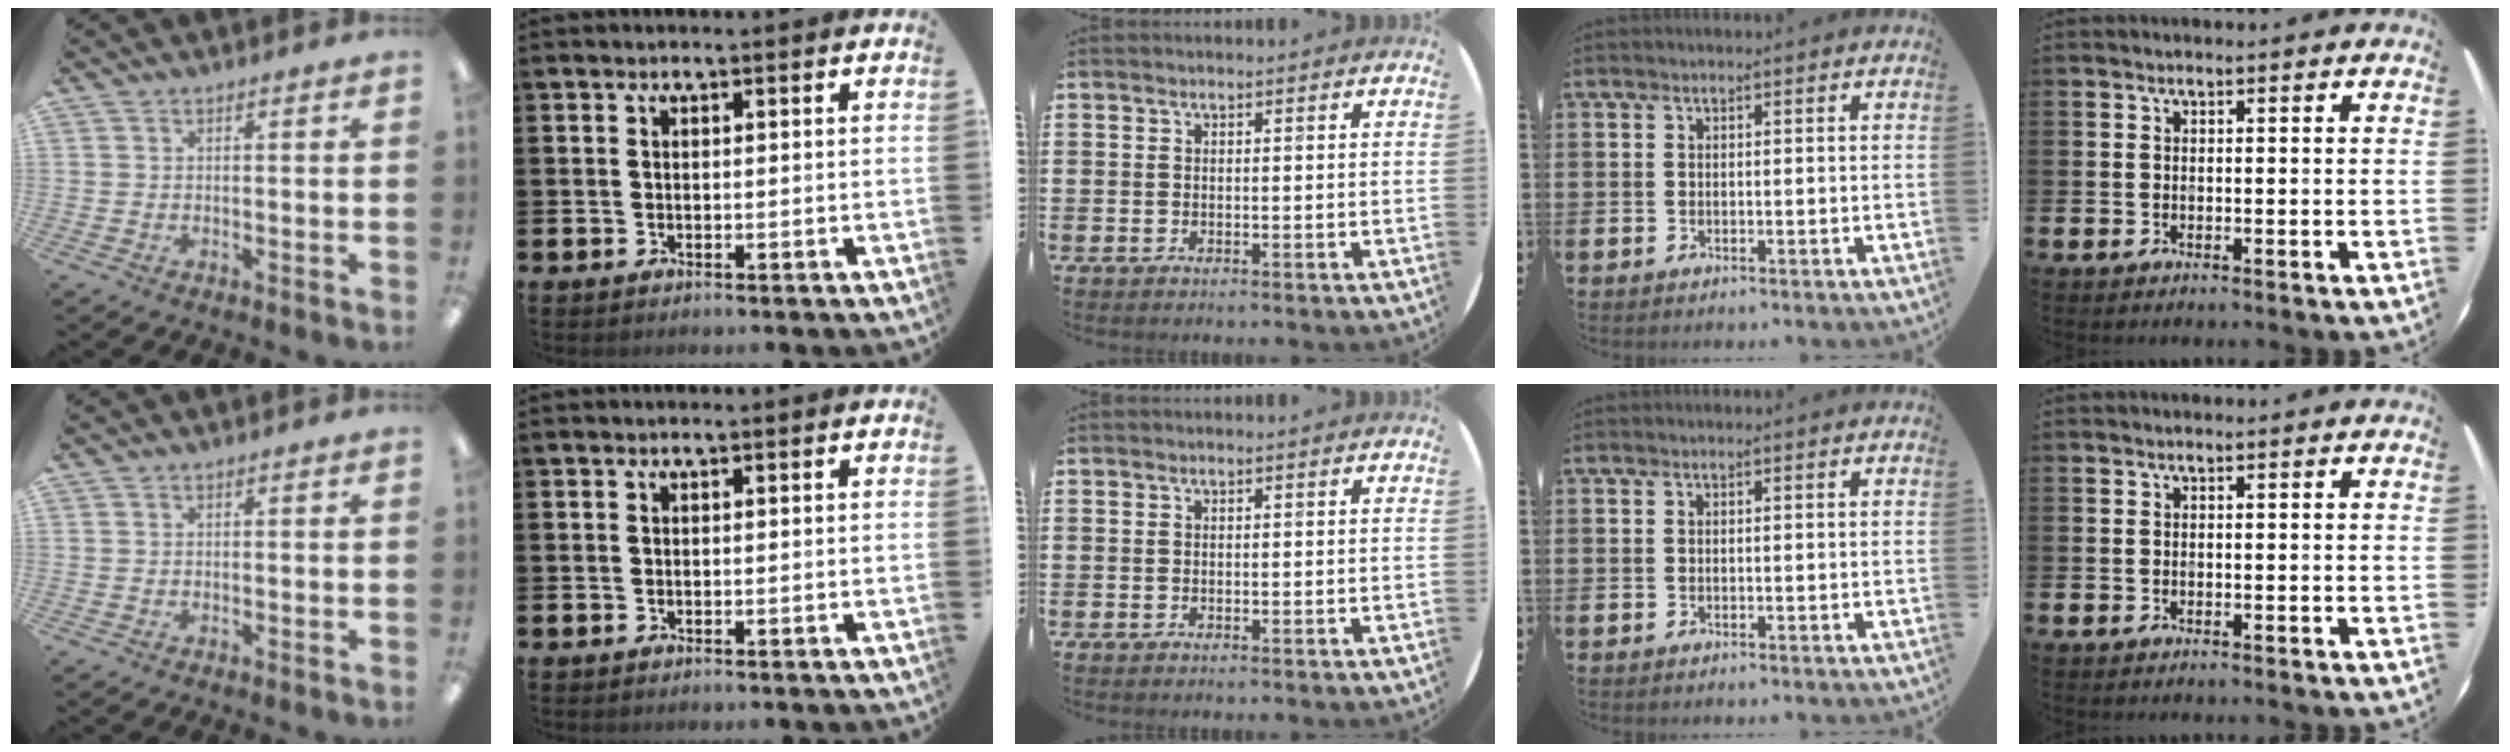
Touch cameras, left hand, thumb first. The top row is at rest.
{}